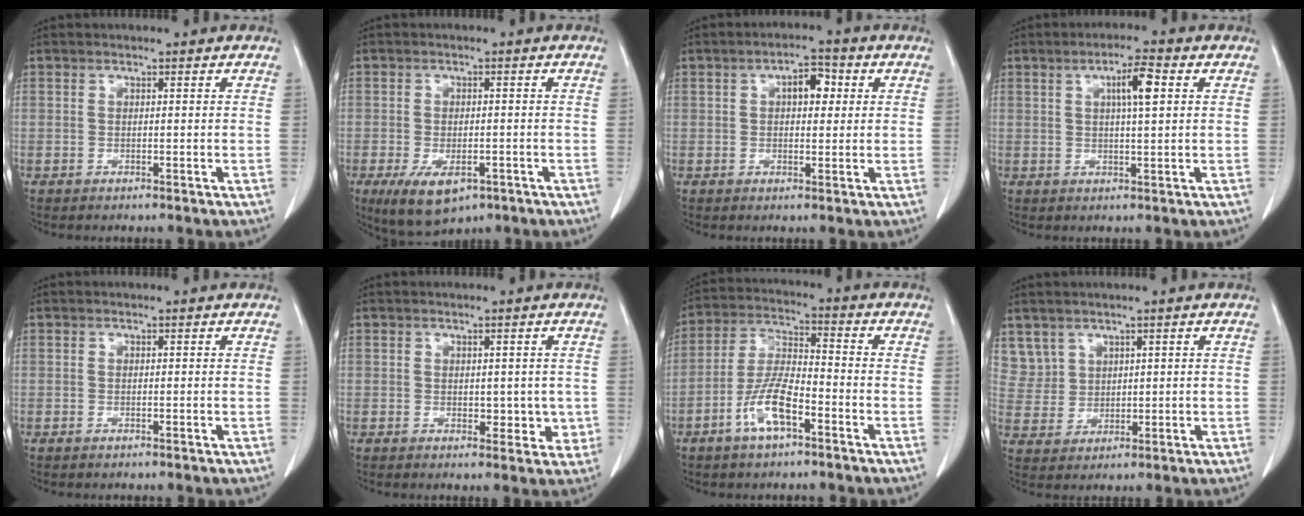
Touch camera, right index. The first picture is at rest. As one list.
[{"total": 7.8, "force": [-4.3, 3.5, 5.4], "torque": [-0.093, -0.014, -0.062]}, {"total": 4.5, "force": [1.2, 2.2, 3.8], "torque": [-0.057, 0.015, 0.016]}, {"total": 5.1, "force": [1.6, 0.6, 4.8], "torque": [-0.082, 0.004, 0.026]}, {"total": 0.0}, {"total": 3.6, "force": [0.0, 2.4, 2.6], "torque": [-0.018, -0.001, 0.008]}, {"total": 8.5, "force": [-4.2, 2.3, 7.1], "torque": [-0.155, 0.001, -0.080]}, {"total": 5.3, "force": [3.4, 4.1, -0.2], "torque": [0.008, 0.007, 0.079]}]